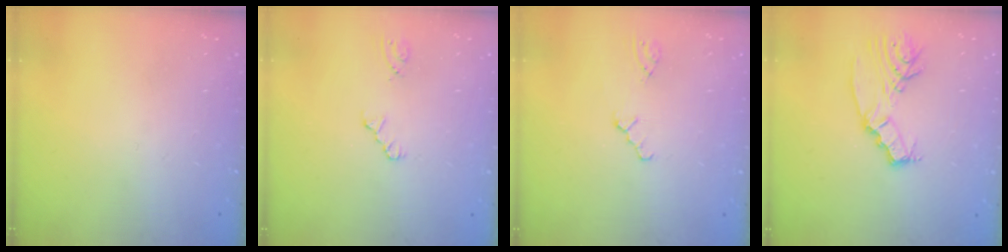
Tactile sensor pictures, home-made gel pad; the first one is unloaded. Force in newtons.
{"total": 1.3, "press": 1.2, "slide": 0.2}
{"total": 0.5, "press": 0.5, "slide": 0.2}
{"total": 7.2, "press": 7.2, "slide": 0.5}